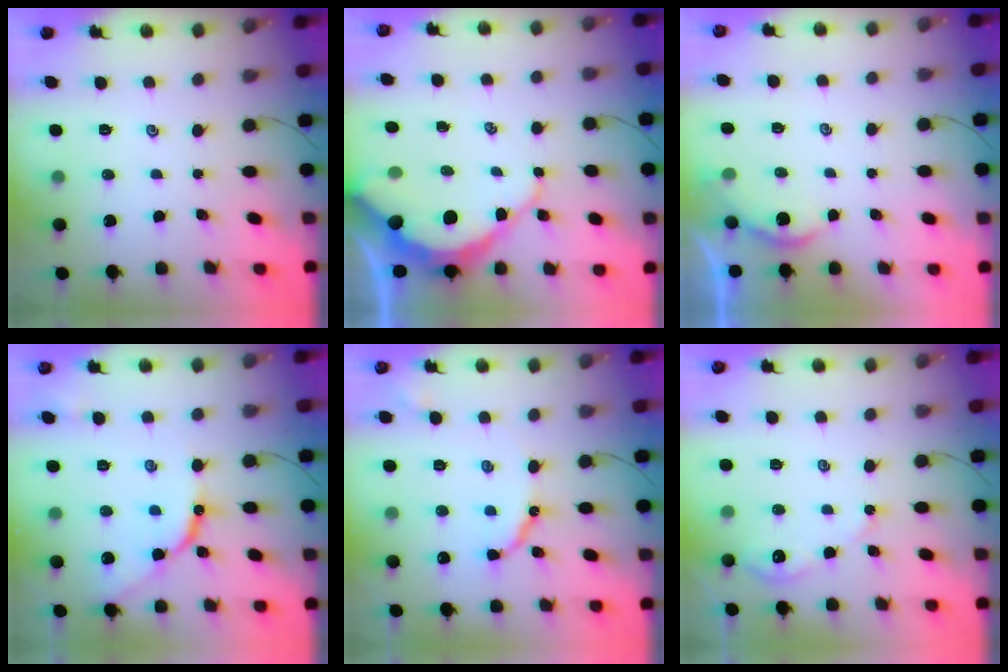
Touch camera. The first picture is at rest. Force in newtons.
{"total": 11.9, "press": 11.8, "slide": 1.1}
{"total": 2.3, "press": 2.3, "slide": 0.3}
{"total": 9.4, "press": 9.4, "slide": 0.6}
{"total": 8.3, "press": 8.2, "slide": 0.8}
{"total": 3.5, "press": 3.5, "slide": 0.2}